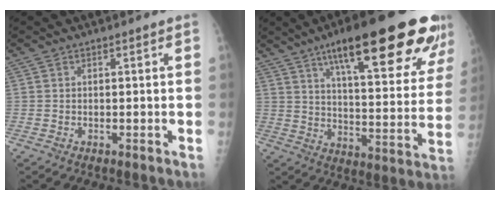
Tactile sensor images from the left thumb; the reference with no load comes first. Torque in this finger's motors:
{"motor_torque": [3.02, 1.99, 1.95, -0.82, 0.20]}